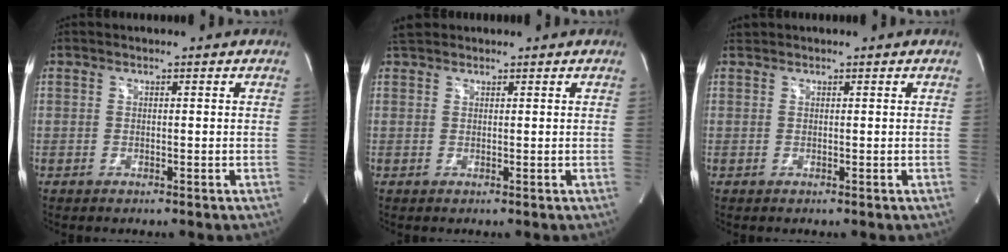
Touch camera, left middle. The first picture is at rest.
{"total": 2.0, "force": [1.8, 0.8, 0.3], "torque": [-0.013, 0.018, 0.034]}
{"total": 0.5, "force": [0.5, 0.0, -0.1], "torque": [-0.008, 0.009, 0.013]}